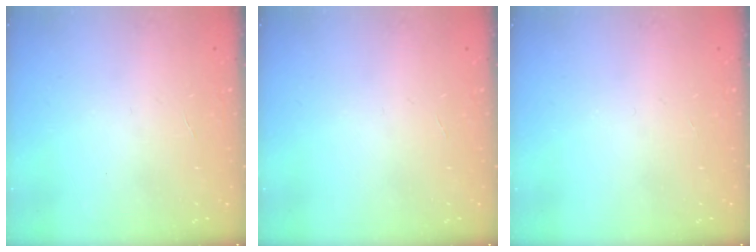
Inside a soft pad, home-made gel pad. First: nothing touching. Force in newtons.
{"total": 0.0}
{"total": 0.0}